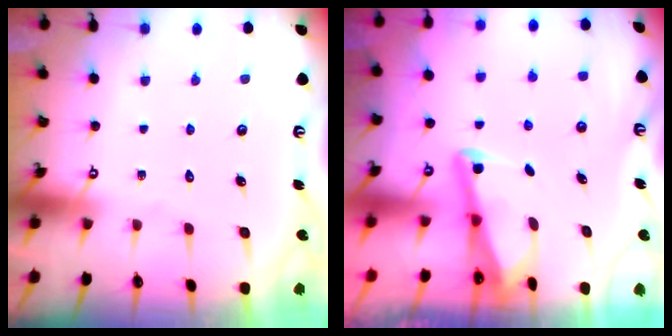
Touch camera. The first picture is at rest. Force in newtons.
{"total": 2.9, "press": 2.9, "slide": 0.4}